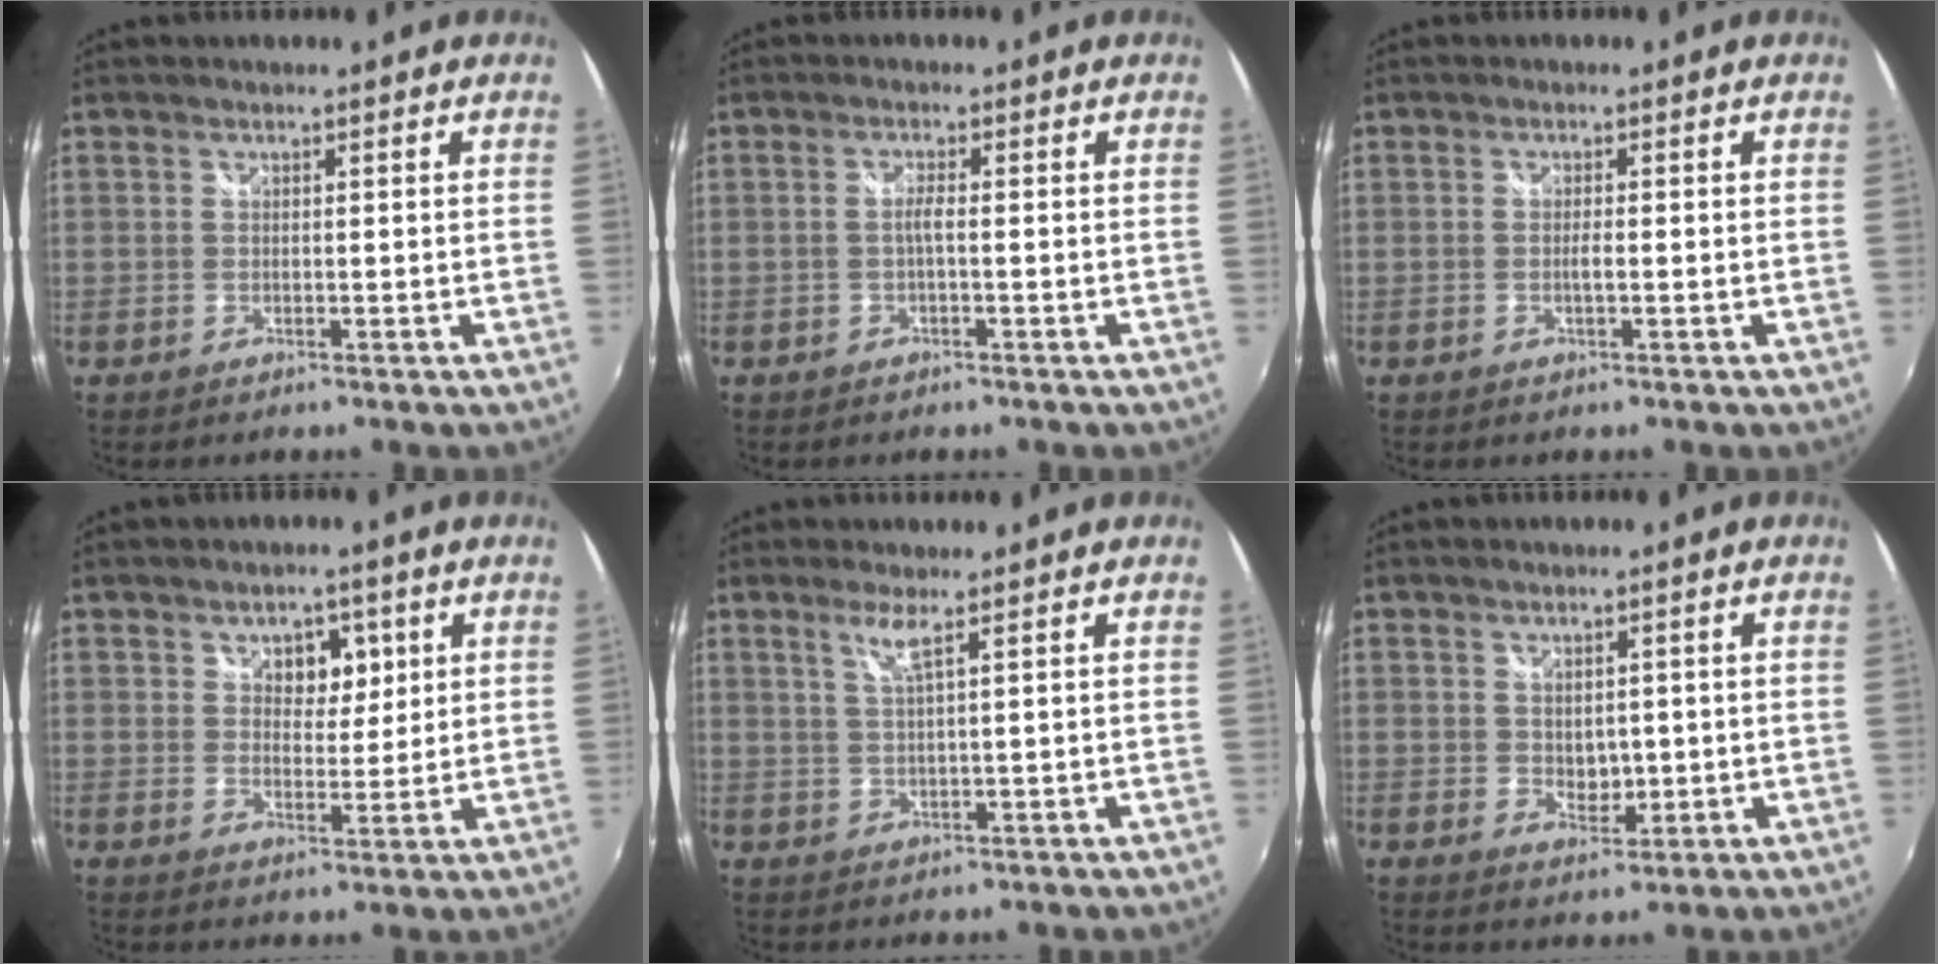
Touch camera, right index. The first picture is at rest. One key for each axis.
{"total": 1.4, "fx": -0.4, "fy": -0.2, "fz": 1.3, "tx": -0.023, "ty": 0.002, "tz": -0.011}
{"total": 1.2, "fx": -0.4, "fy": -0.1, "fz": 1.1, "tx": -0.021, "ty": 0.000, "tz": -0.007}
{"total": 4.9, "fx": 2.0, "fy": 3.5, "fz": 2.8, "tx": -0.033, "ty": 0.004, "tz": 0.032}
{"total": 2.8, "fx": 1.6, "fy": -0.6, "fz": 2.2, "tx": -0.043, "ty": -0.006, "tz": 0.033}
{"total": 3.1, "fx": 0.2, "fy": 2.4, "fz": 2.0, "tx": -0.027, "ty": -0.003, "tz": 0.006}